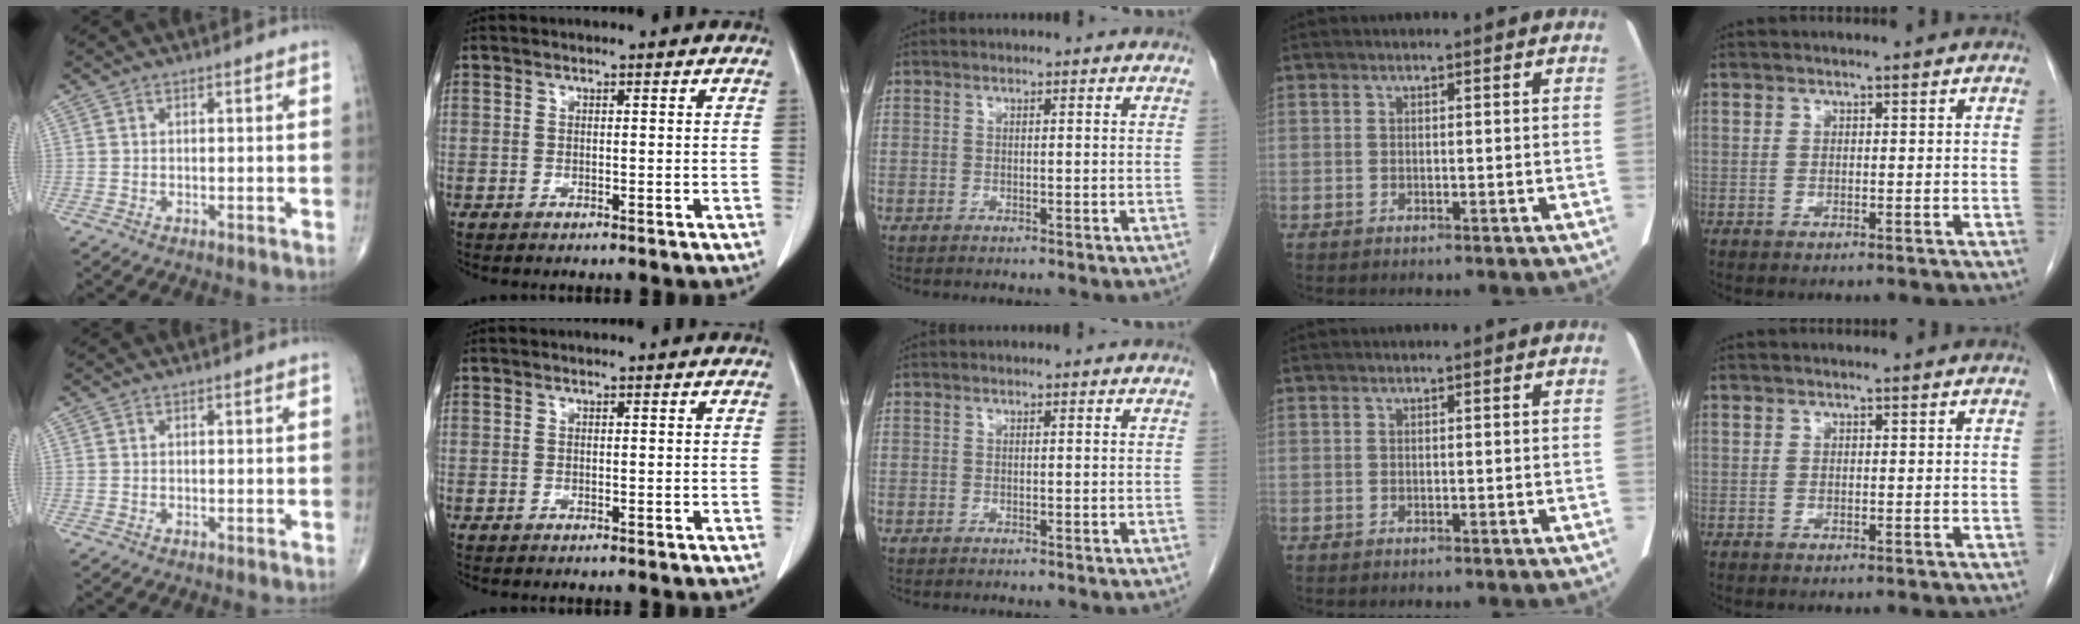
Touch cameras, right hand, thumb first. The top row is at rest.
{}